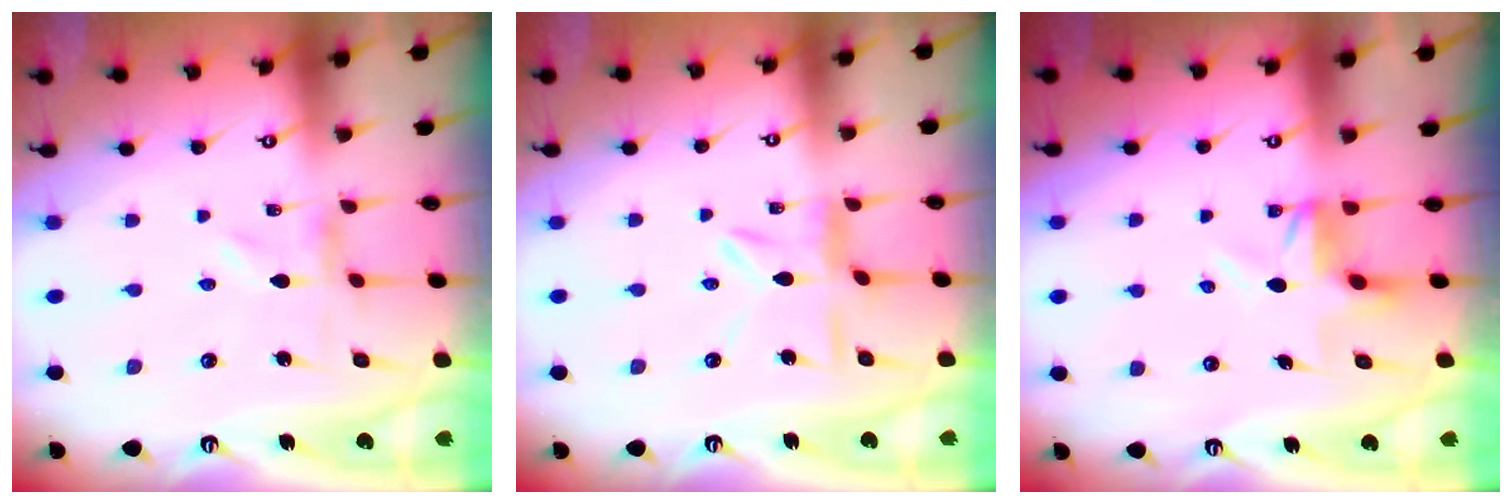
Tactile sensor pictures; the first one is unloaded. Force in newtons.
{"total": 5.8, "press": 5.8, "slide": 0.5}
{"total": 4.9, "press": 4.9, "slide": 0.6}